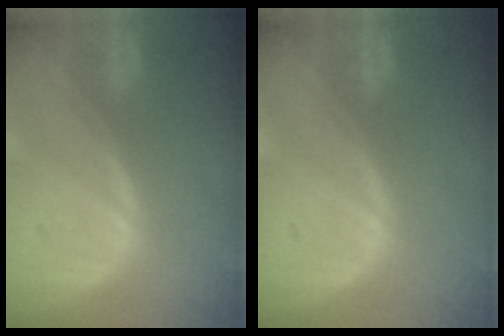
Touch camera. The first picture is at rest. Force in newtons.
{"total": 0.0}